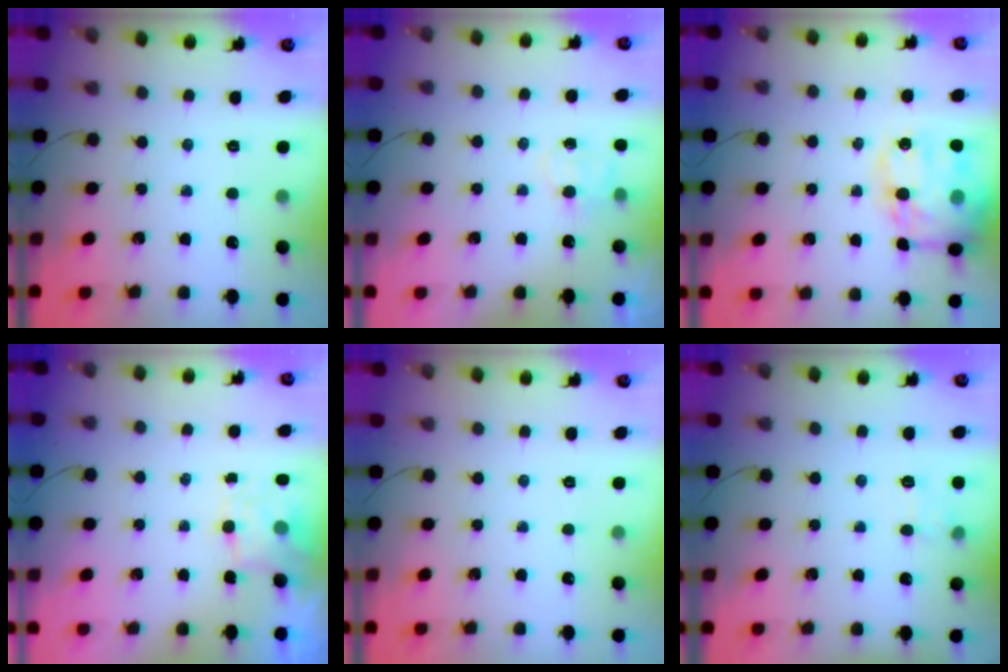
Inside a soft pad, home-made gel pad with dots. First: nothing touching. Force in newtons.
{"total": 5.2, "press": 5.1, "slide": 1.2}
{"total": 20.0, "press": 19.7, "slide": 3.4}
{"total": 3.6, "press": 3.5, "slide": 0.9}
{"total": 0.0}
{"total": 6.3, "press": 6.1, "slide": 1.7}